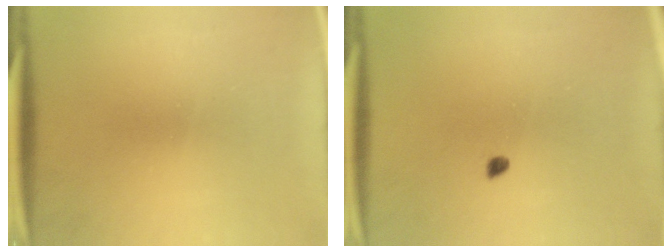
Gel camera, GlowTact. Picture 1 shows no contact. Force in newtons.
{"total": 1.0}